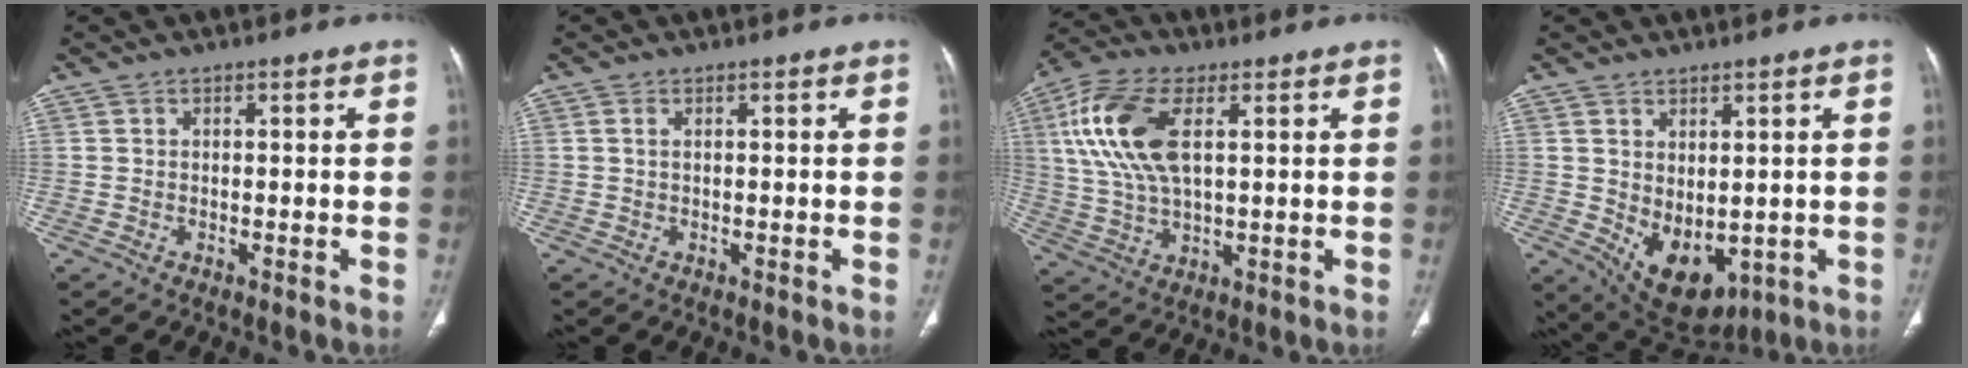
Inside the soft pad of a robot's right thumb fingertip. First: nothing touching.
{"total": 0.9, "force": [0.3, 0.4, 0.7], "torque": [-0.021, 0.007, 0.007]}
{"total": 14.6, "force": [4.1, 7.2, 12.1], "torque": [-0.261, 0.004, 0.081]}
{"total": 10.1, "force": [-1.0, 6.1, 8.0], "torque": [-0.105, -0.011, 0.017]}